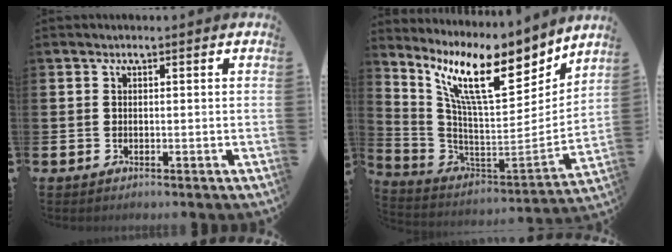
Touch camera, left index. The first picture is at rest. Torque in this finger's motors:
{"motor_torque": [0.83, -1.30, 1.06, 0.21]}